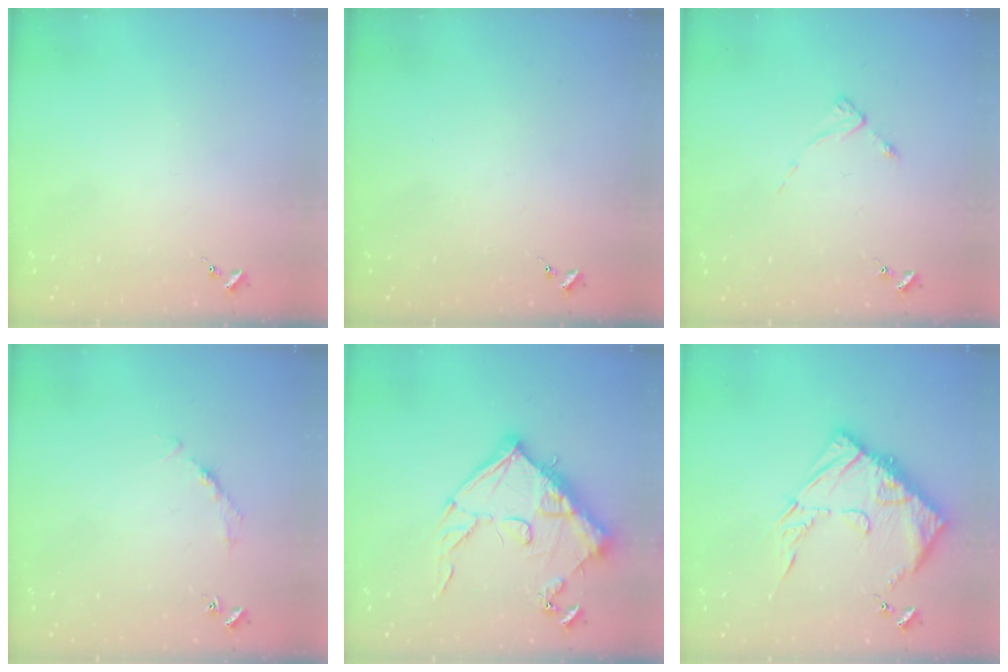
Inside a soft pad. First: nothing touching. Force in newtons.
{"total": 0.0}
{"total": 2.4, "press": 2.4, "slide": 0.3}
{"total": 2.7, "press": 2.7, "slide": 0.4}
{"total": 15.4, "press": 15.4, "slide": 0.9}
{"total": 15.6, "press": 15.5, "slide": 1.4}